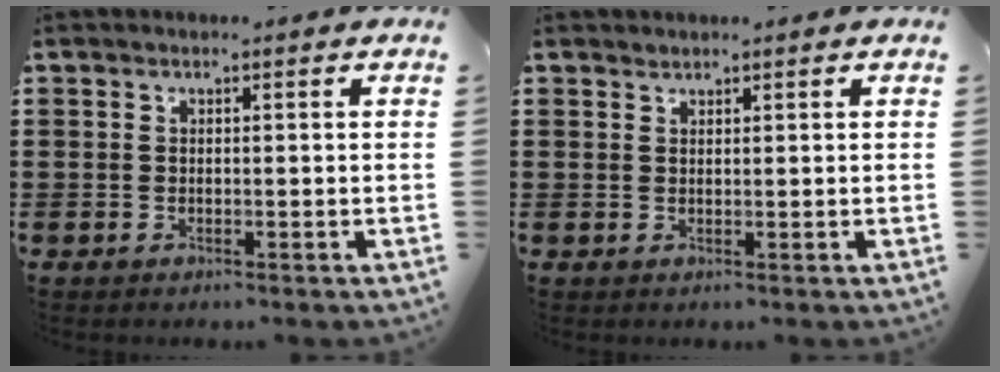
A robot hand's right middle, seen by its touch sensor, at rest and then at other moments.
{"total": 0.8, "force": [0.8, 0.3, -0.1], "torque": [0.000, 0.001, 0.016]}